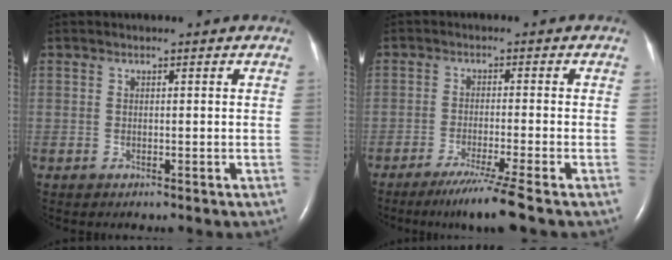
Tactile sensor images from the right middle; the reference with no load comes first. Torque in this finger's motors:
{"motor_torque": [0.86, -0.67, 0.11, 0.06]}